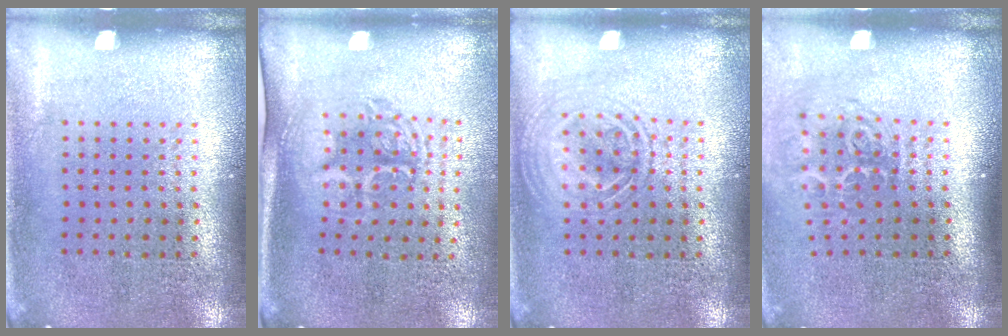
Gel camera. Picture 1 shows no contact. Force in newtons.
{"total": 1.8, "press": 1.3, "slide": 1.1}
{"total": 1.2, "press": 1.2, "slide": 0.1}
{"total": 1.8, "press": 1.2, "slide": 1.4}